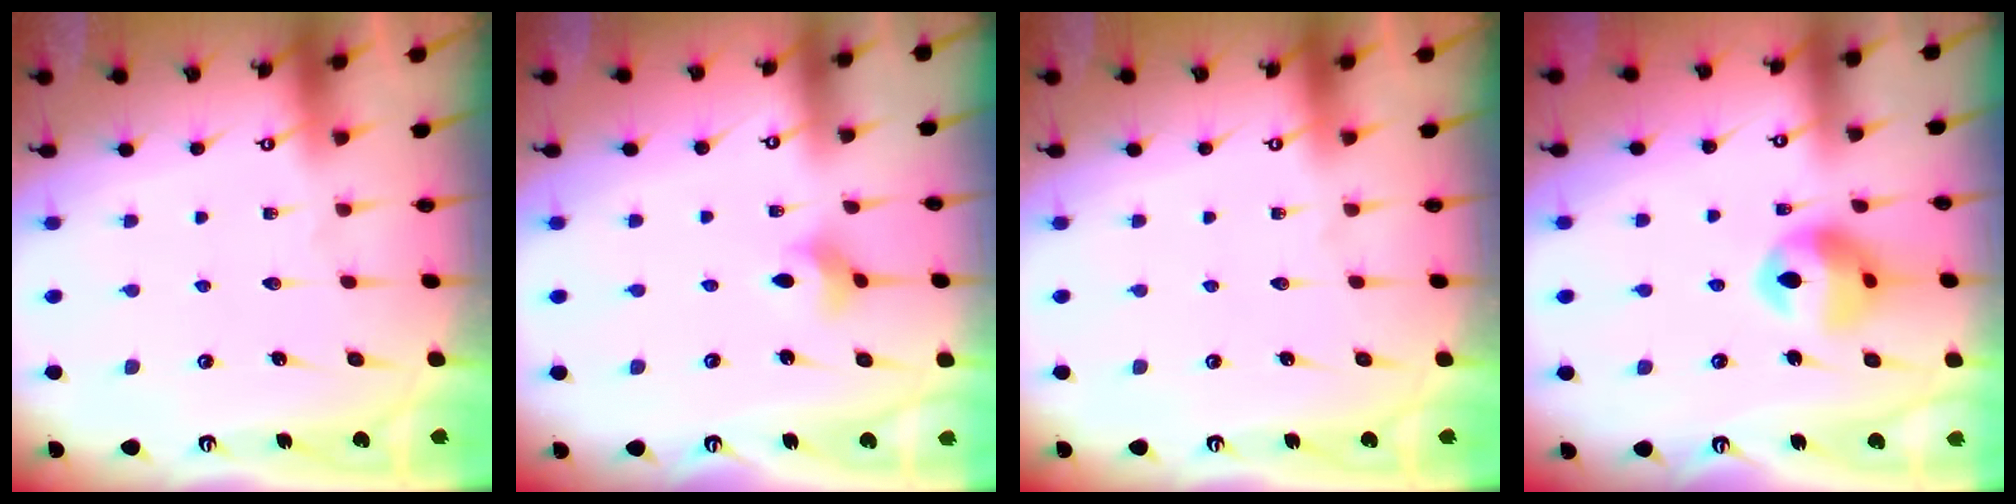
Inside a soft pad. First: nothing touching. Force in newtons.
{"total": 3.0, "press": 2.9, "slide": 0.7}
{"total": 0.0}
{"total": 12.7, "press": 12.6, "slide": 1.3}